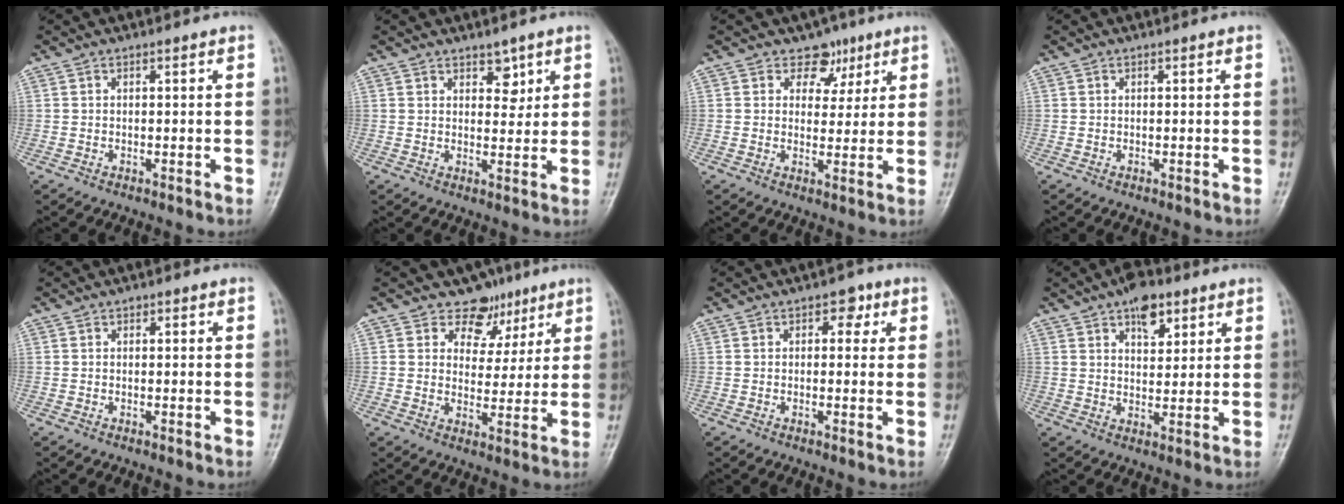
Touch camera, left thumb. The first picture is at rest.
{"total": 3.7, "force": [2.2, 2.3, 2.0], "torque": [0.000, -0.014, 0.033]}
{"total": 5.5, "force": [3.2, 4.3, 1.1], "torque": [0.020, -0.011, 0.045]}
{"total": 0.0}
{"total": 1.2, "force": [0.3, 0.9, 0.8], "torque": [-0.002, 0.003, 0.000]}
{"total": 7.7, "force": [5.1, 5.6, 0.7], "torque": [0.029, -0.027, 0.073]}
{"total": 3.4, "force": [1.2, 2.4, 2.2], "torque": [0.001, 0.002, 0.006]}
{"total": 7.5, "force": [4.2, 4.1, 4.7], "torque": [-0.042, -0.018, 0.060]}